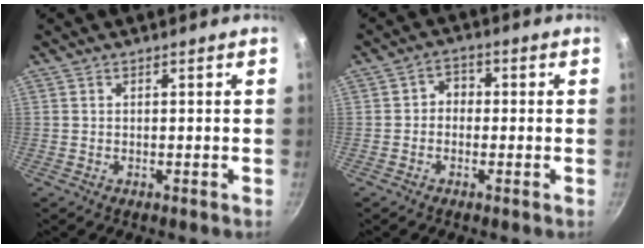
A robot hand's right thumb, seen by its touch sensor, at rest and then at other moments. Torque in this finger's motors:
{"motor_torque": [-0.01, -0.02, -0.21, 0.03, 0.06]}